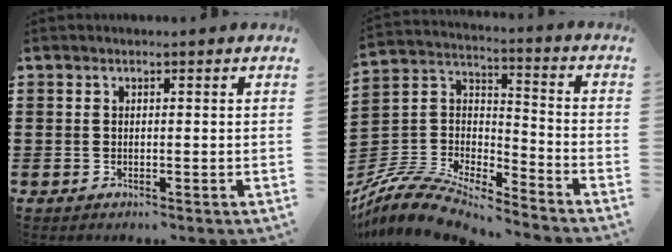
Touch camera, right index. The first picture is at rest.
{"total": 9.5, "force": [-8.8, 1.9, 3.0], "torque": [-0.084, 0.001, -0.181]}